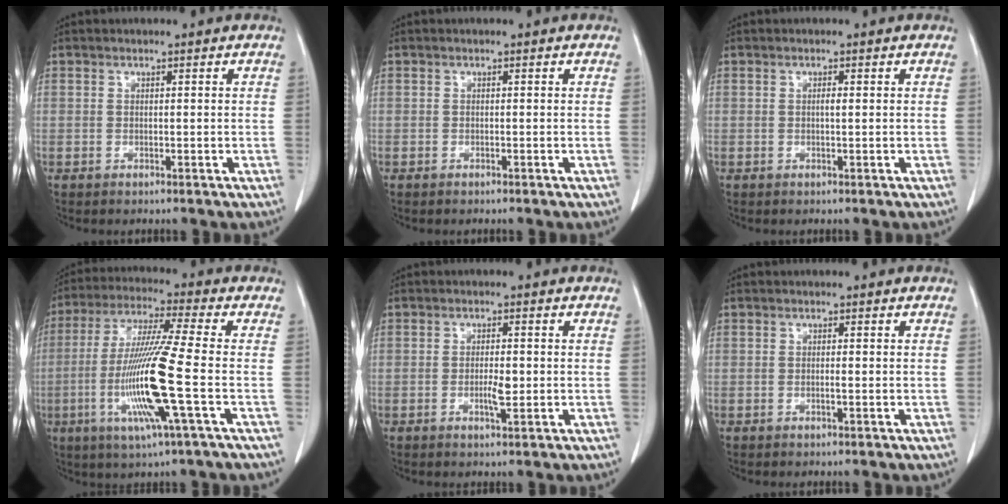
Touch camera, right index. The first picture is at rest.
{"total": 0.0}
{"total": 0.7, "force": [0.1, 0.1, 0.7], "torque": [-0.015, 0.000, 0.001]}
{"total": 14.2, "force": [-3.4, -1.0, 13.8], "torque": [-0.283, -0.016, -0.071]}
{"total": 2.8, "force": [-0.4, 0.6, 2.7], "torque": [-0.047, 0.001, -0.002]}
{"total": 0.6, "force": [-0.1, 0.0, 0.6], "torque": [-0.011, 0.001, 0.001]}